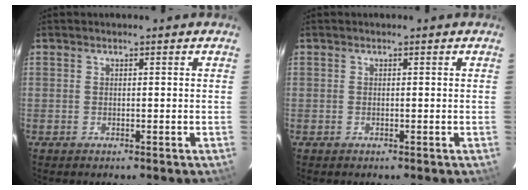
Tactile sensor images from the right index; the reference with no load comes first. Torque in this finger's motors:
{"motor_torque": [0.09, 0.03, 0.04, 0.00]}